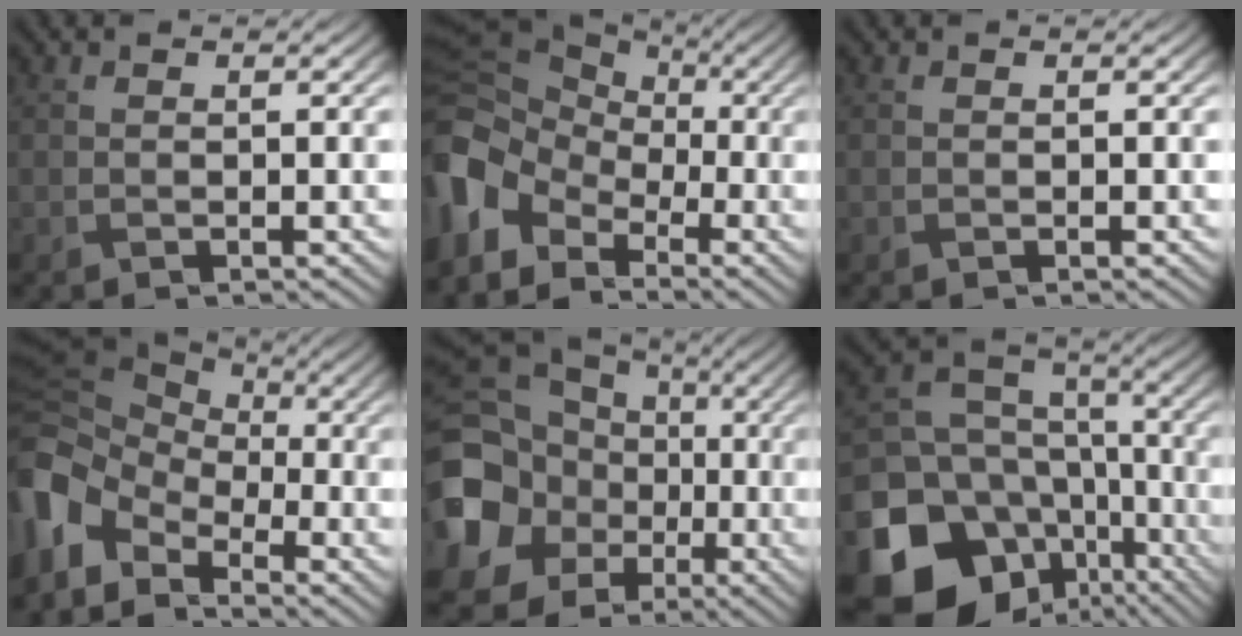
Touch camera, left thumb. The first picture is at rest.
{"total": 10.0, "force": [-4.0, 7.6, 5.1], "torque": [-0.151, -0.014, -0.091]}
{"total": 0.0}
{"total": 10.4, "force": [-4.7, 7.3, 5.8], "torque": [-0.167, -0.014, -0.098]}
{"total": 20.0, "force": [-1.8, 17.7, 9.0], "torque": [-0.261, -0.037, -0.044]}
{"total": 20.0, "force": [-8.6, 16.0, 8.4], "torque": [-0.218, -0.055, -0.130]}